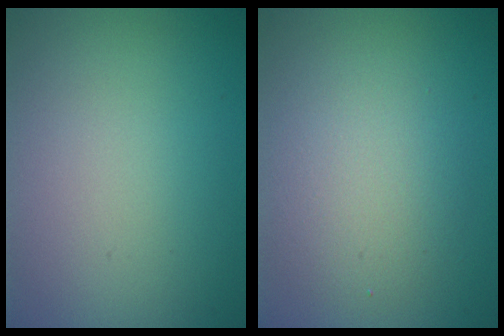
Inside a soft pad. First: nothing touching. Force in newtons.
{"total": 3.5, "press": 3.5, "slide": 0.2}